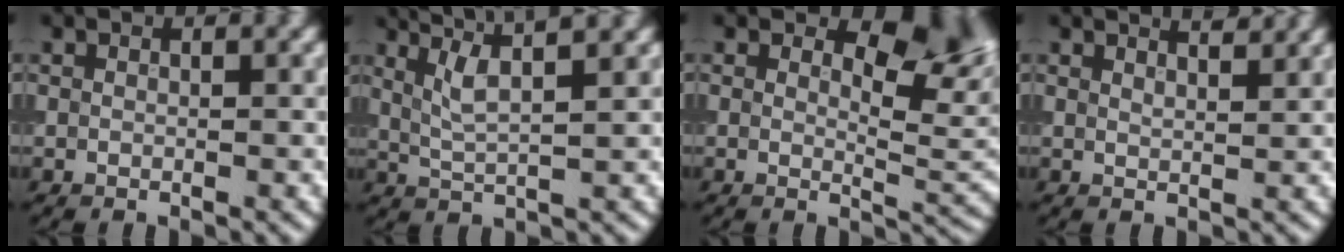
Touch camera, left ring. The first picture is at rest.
{"total": 4.3, "force": [2.5, 0.7, 3.5], "torque": [-0.067, 0.008, 0.047]}
{"total": 6.0, "force": [2.5, 3.0, 4.6], "torque": [-0.054, -0.007, 0.032]}
{"total": 3.3, "force": [2.7, 1.1, 1.6], "torque": [0.004, 0.020, 0.008]}